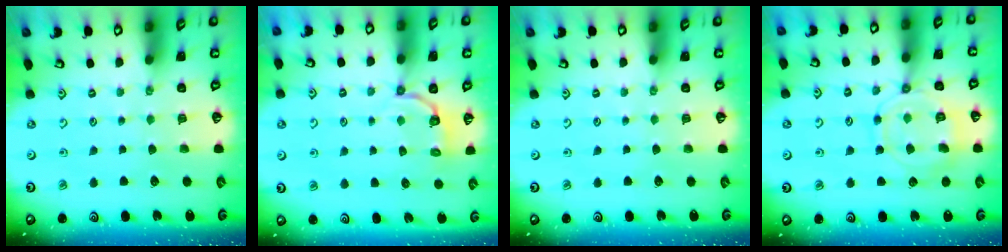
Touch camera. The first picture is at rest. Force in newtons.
{"total": 4.2, "press": 2.9, "slide": 3.0}
{"total": 0.0}
{"total": 12.5, "press": 12.4, "slide": 1.3}